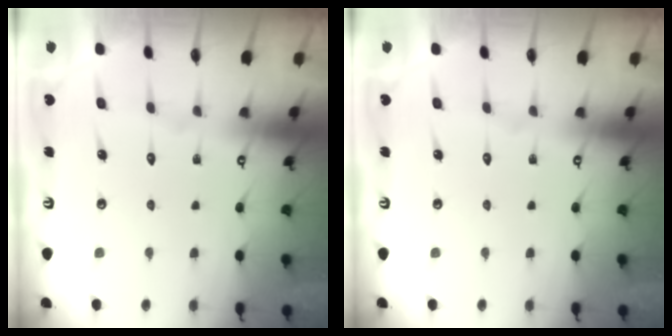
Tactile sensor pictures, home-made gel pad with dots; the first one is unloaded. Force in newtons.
{"total": 0.0}